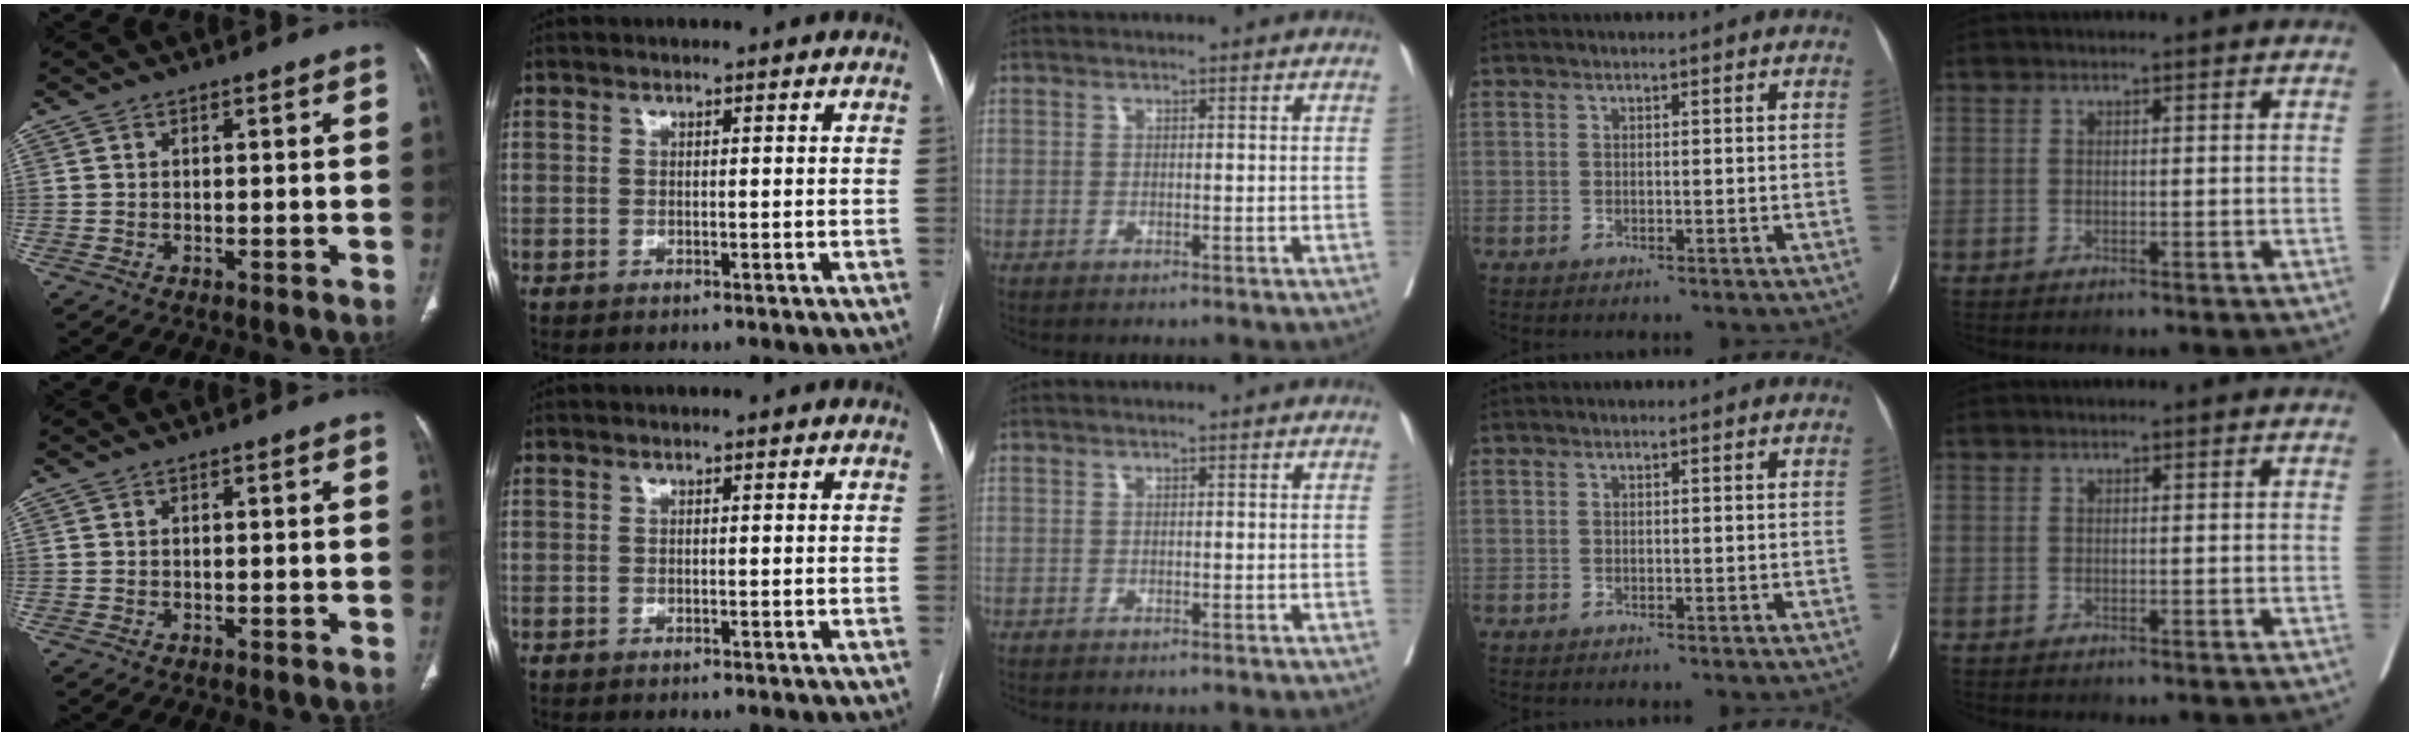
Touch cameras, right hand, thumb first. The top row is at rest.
{}